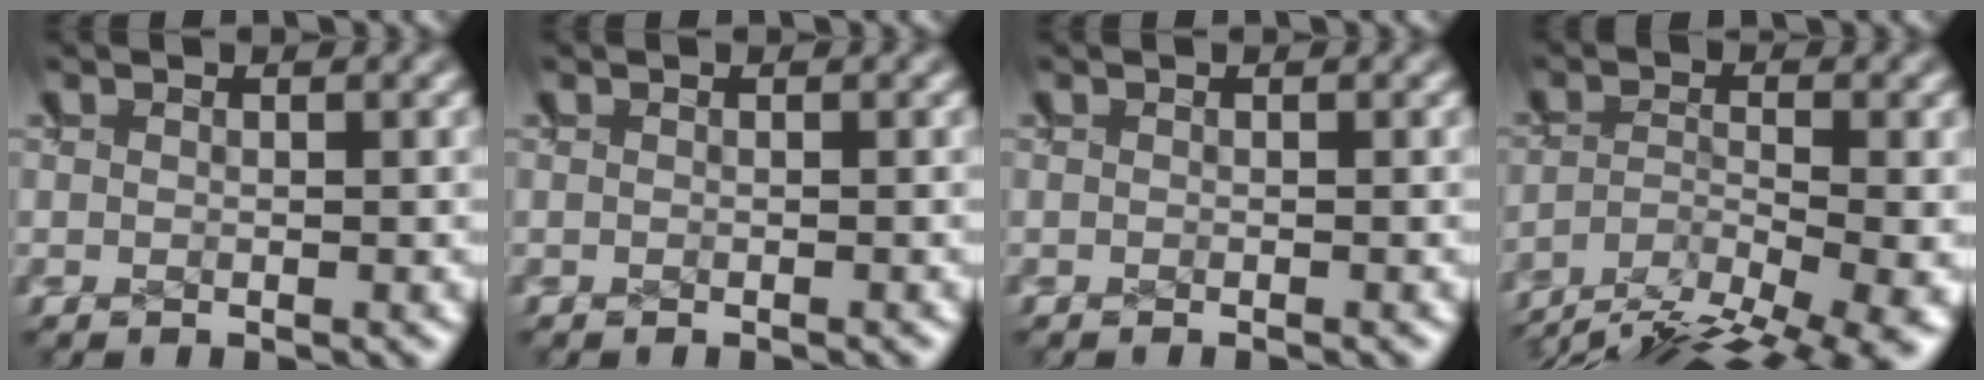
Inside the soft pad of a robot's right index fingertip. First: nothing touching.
{"total": 0.0}
{"total": 0.0}
{"total": 9.9, "force": [-6.9, 4.3, 5.7], "torque": [-0.070, -0.041, -0.092]}